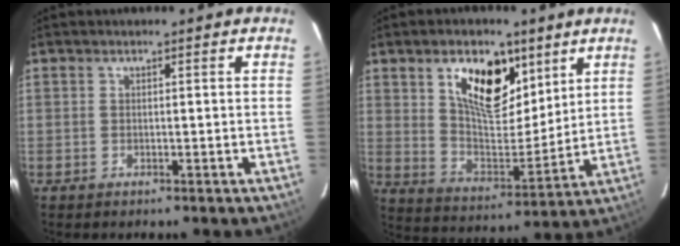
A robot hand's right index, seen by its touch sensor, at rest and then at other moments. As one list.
[{"total": 14.7, "force": [7.5, 7.5, 10.1], "torque": [-0.163, 0.002, 0.138]}]